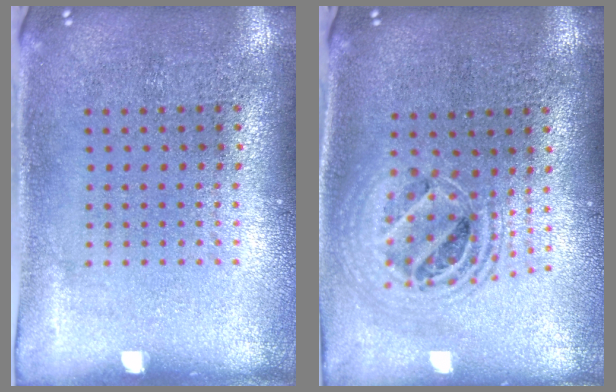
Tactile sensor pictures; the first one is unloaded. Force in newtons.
{"total": 1.9, "press": 1.6, "slide": 1.1}